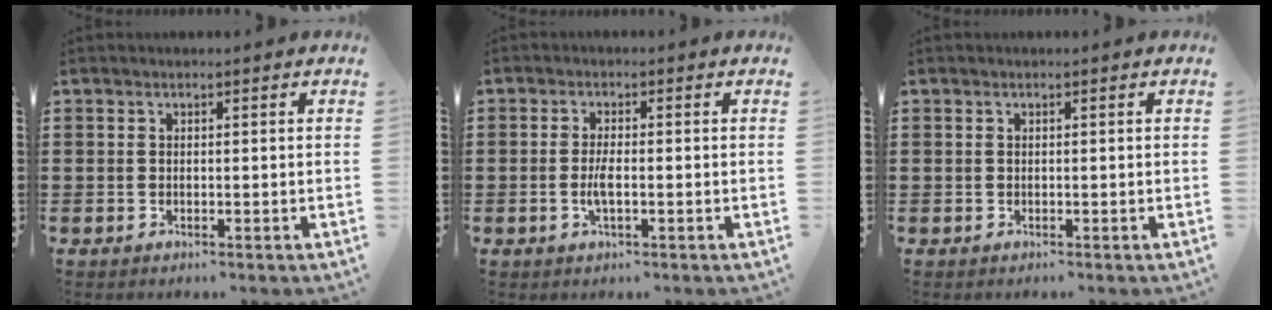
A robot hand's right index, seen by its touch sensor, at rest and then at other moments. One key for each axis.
{"total": 2.8, "fx": -0.6, "fy": 0.8, "fz": 2.7, "tx": -0.054, "ty": -0.002, "tz": -0.012}
{"total": 0.0}